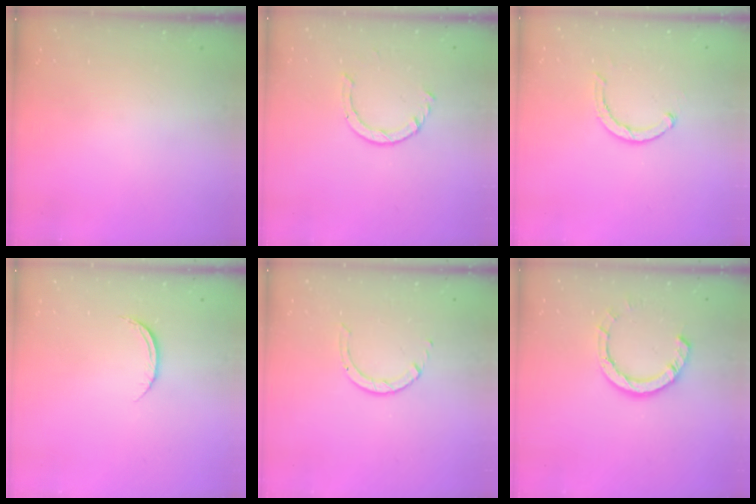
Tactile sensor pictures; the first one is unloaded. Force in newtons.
{"total": 2.3, "press": 2.3, "slide": 0.2}
{"total": 2.6, "press": 2.5, "slide": 0.4}
{"total": 5.0, "press": 4.9, "slide": 0.6}
{"total": 1.7, "press": 1.7, "slide": 0.1}
{"total": 9.0, "press": 8.9, "slide": 1.2}